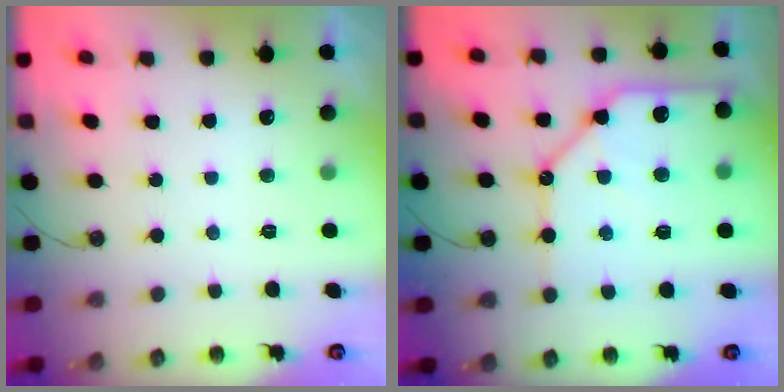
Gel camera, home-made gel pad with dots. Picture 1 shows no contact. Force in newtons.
{"total": 16.8, "press": 16.7, "slide": 1.9}